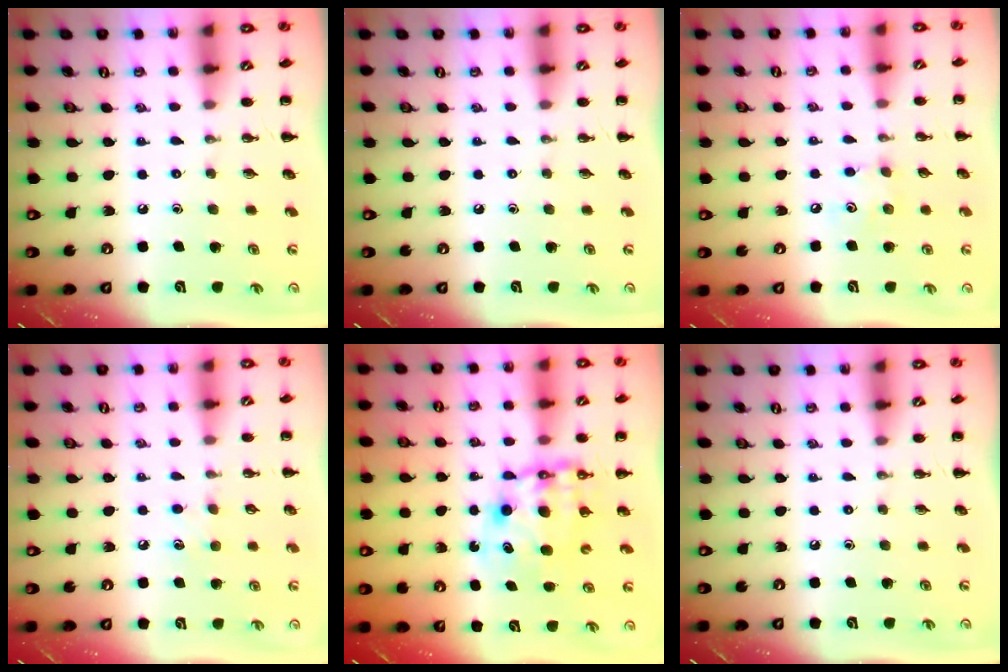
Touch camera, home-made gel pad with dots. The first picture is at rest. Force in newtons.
{"total": 0.0}
{"total": 3.8, "press": 3.7, "slide": 0.9}
{"total": 5.1, "press": 4.9, "slide": 1.3}
{"total": 9.2, "press": 9.0, "slide": 2.2}
{"total": 0.0}